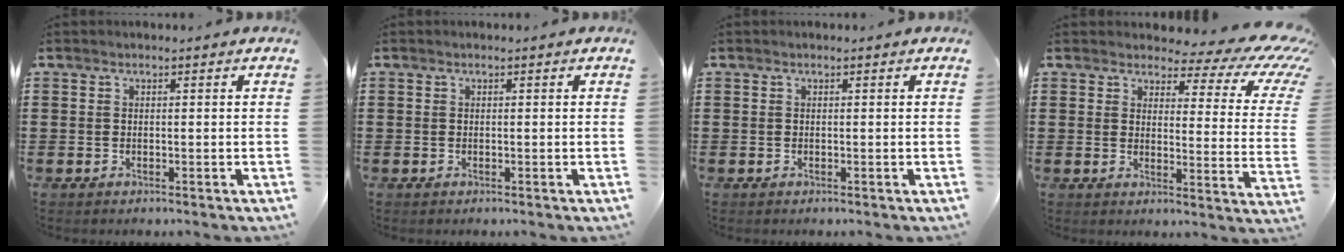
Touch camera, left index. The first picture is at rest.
{"total": 0.0}
{"total": 0.0}
{"total": 5.3, "force": [3.8, 1.6, 3.3], "torque": [-0.061, -0.028, 0.057]}